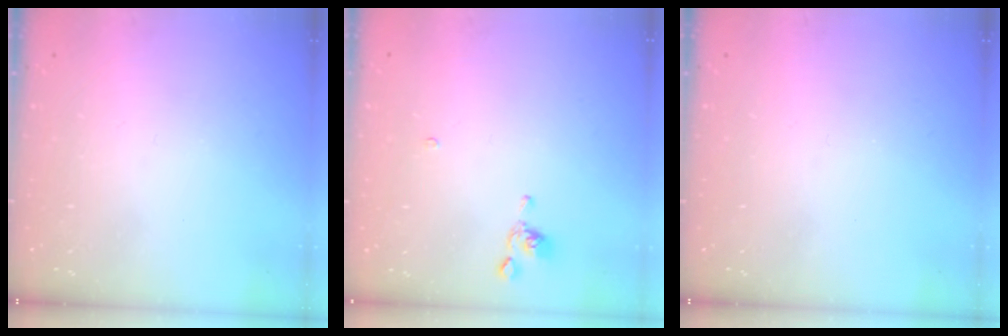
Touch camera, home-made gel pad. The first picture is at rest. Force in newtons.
{"total": 1.1, "press": 1.1, "slide": 0.3}
{"total": 0.0}